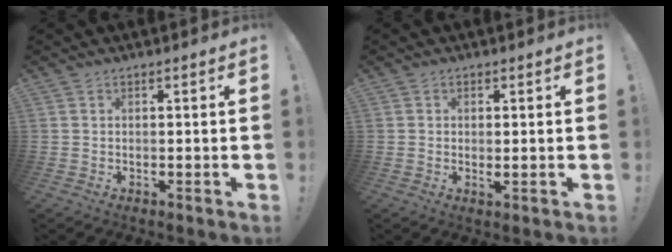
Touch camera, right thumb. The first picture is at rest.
{"total": 1.4, "force": [0.4, 0.7, 1.2], "torque": [-0.015, -0.004, 0.006]}